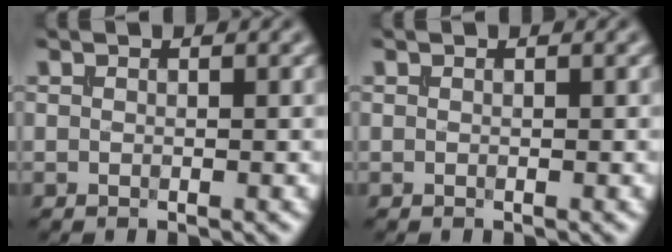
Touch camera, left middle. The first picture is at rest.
{"total": 0.0}